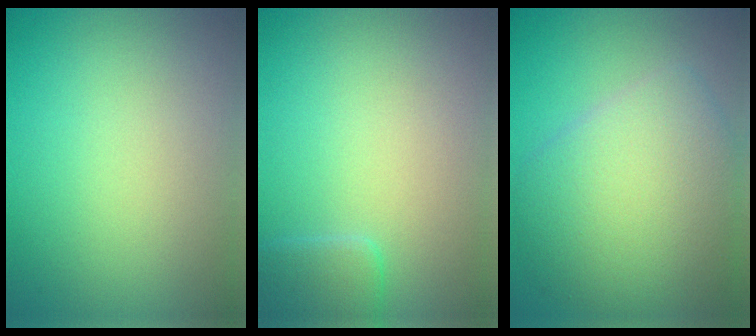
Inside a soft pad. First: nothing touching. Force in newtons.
{"total": 2.0, "press": 2.0, "slide": 0.1}
{"total": 8.2, "press": 8.2, "slide": 0.2}